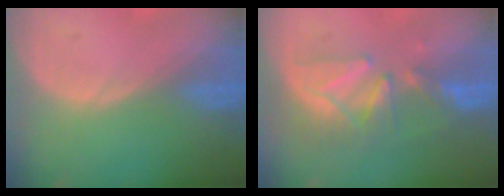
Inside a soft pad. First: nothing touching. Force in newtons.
{"total": 8.3, "press": 7.9, "slide": 2.6}